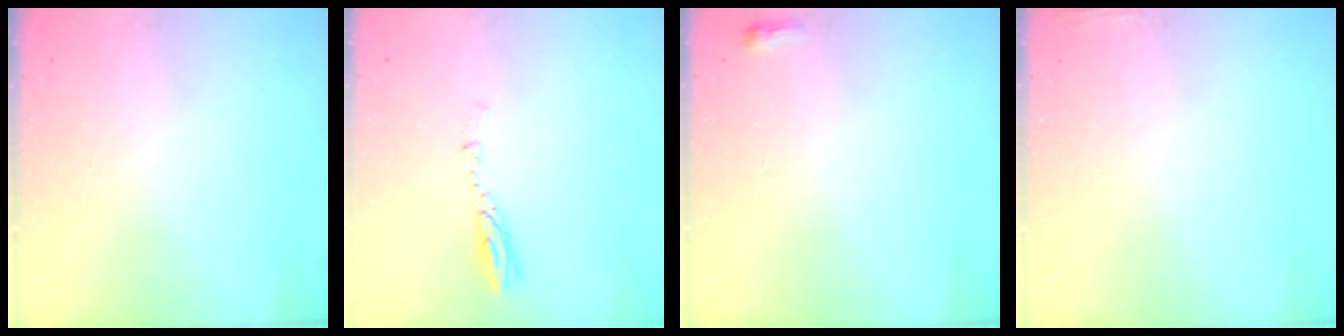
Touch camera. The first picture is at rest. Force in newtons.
{"total": 3.6, "press": 3.5, "slide": 0.4}
{"total": 2.6, "press": 2.5, "slide": 0.6}
{"total": 3.1, "press": 3.0, "slide": 0.8}